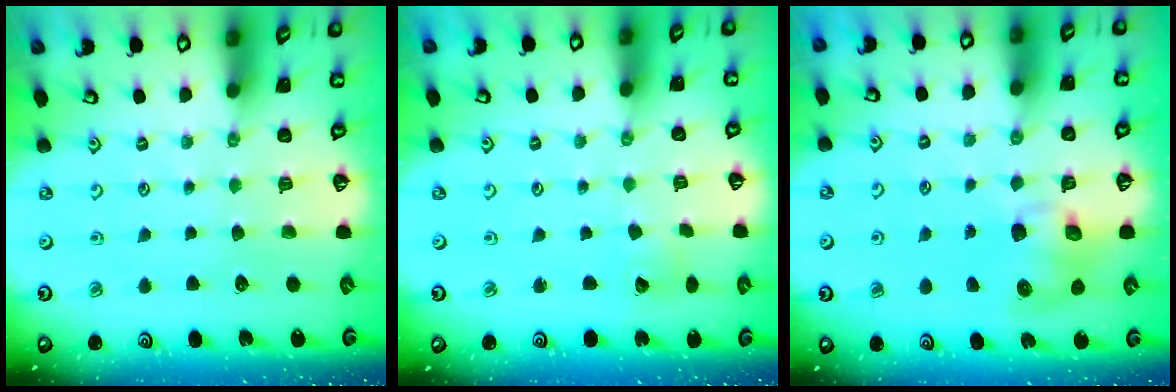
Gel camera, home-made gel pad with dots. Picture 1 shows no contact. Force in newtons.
{"total": 2.9, "press": 2.9, "slide": 0.2}
{"total": 8.4, "press": 8.3, "slide": 1.3}